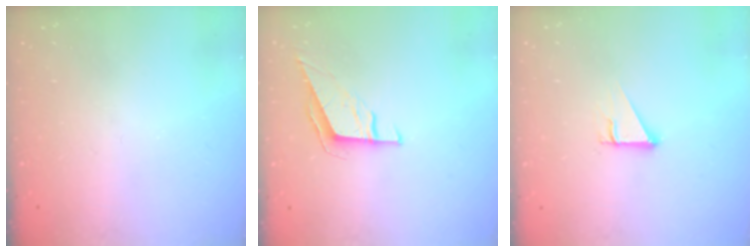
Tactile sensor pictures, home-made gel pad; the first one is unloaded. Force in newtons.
{"total": 6.0, "press": 5.9, "slide": 0.9}
{"total": 2.5, "press": 2.5, "slide": 0.2}